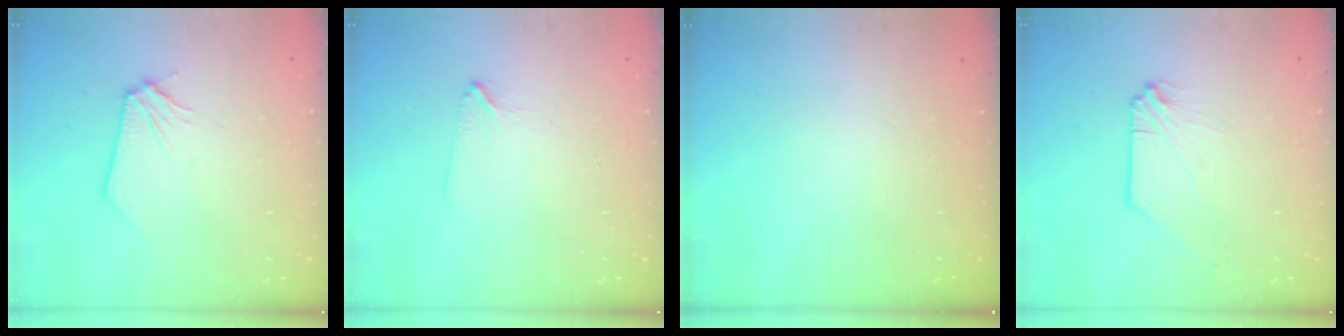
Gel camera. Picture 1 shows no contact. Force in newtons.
{"total": 1.6, "press": 1.5, "slide": 0.3}
{"total": 0.0}
{"total": 0.0}